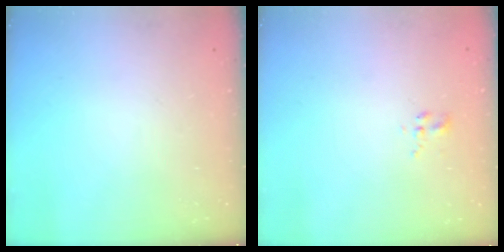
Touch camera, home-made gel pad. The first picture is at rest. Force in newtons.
{"total": 2.3, "press": 2.0, "slide": 1.1}